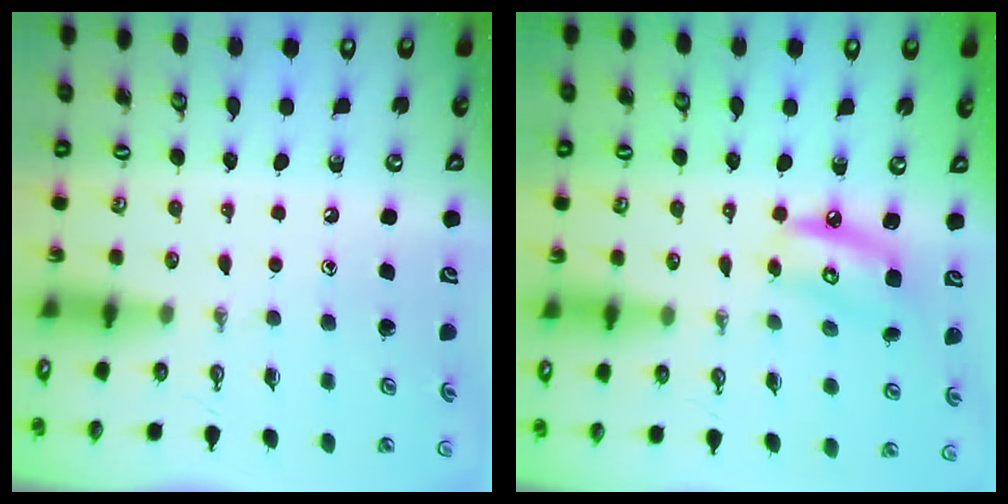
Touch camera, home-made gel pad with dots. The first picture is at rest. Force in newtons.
{"total": 8.5, "press": 8.4, "slide": 0.8}